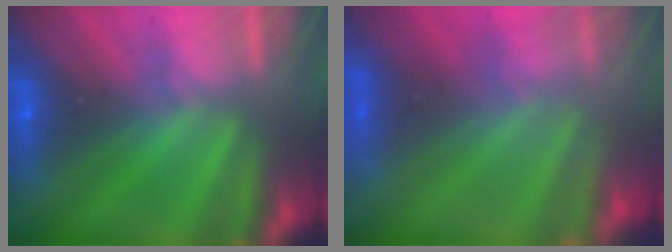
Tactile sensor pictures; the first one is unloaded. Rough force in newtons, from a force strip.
{"total": 8.8}